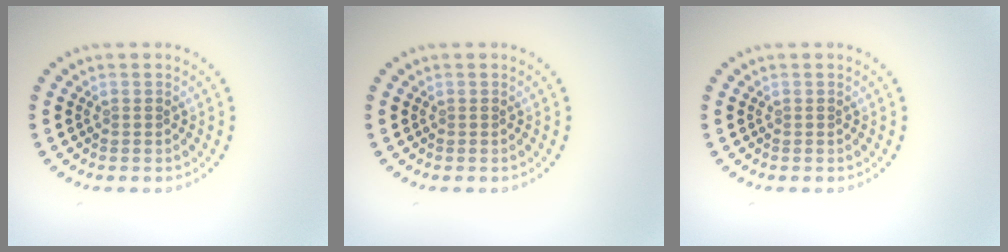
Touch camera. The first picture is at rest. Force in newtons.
{"total": 0.0}
{"total": 0.0}